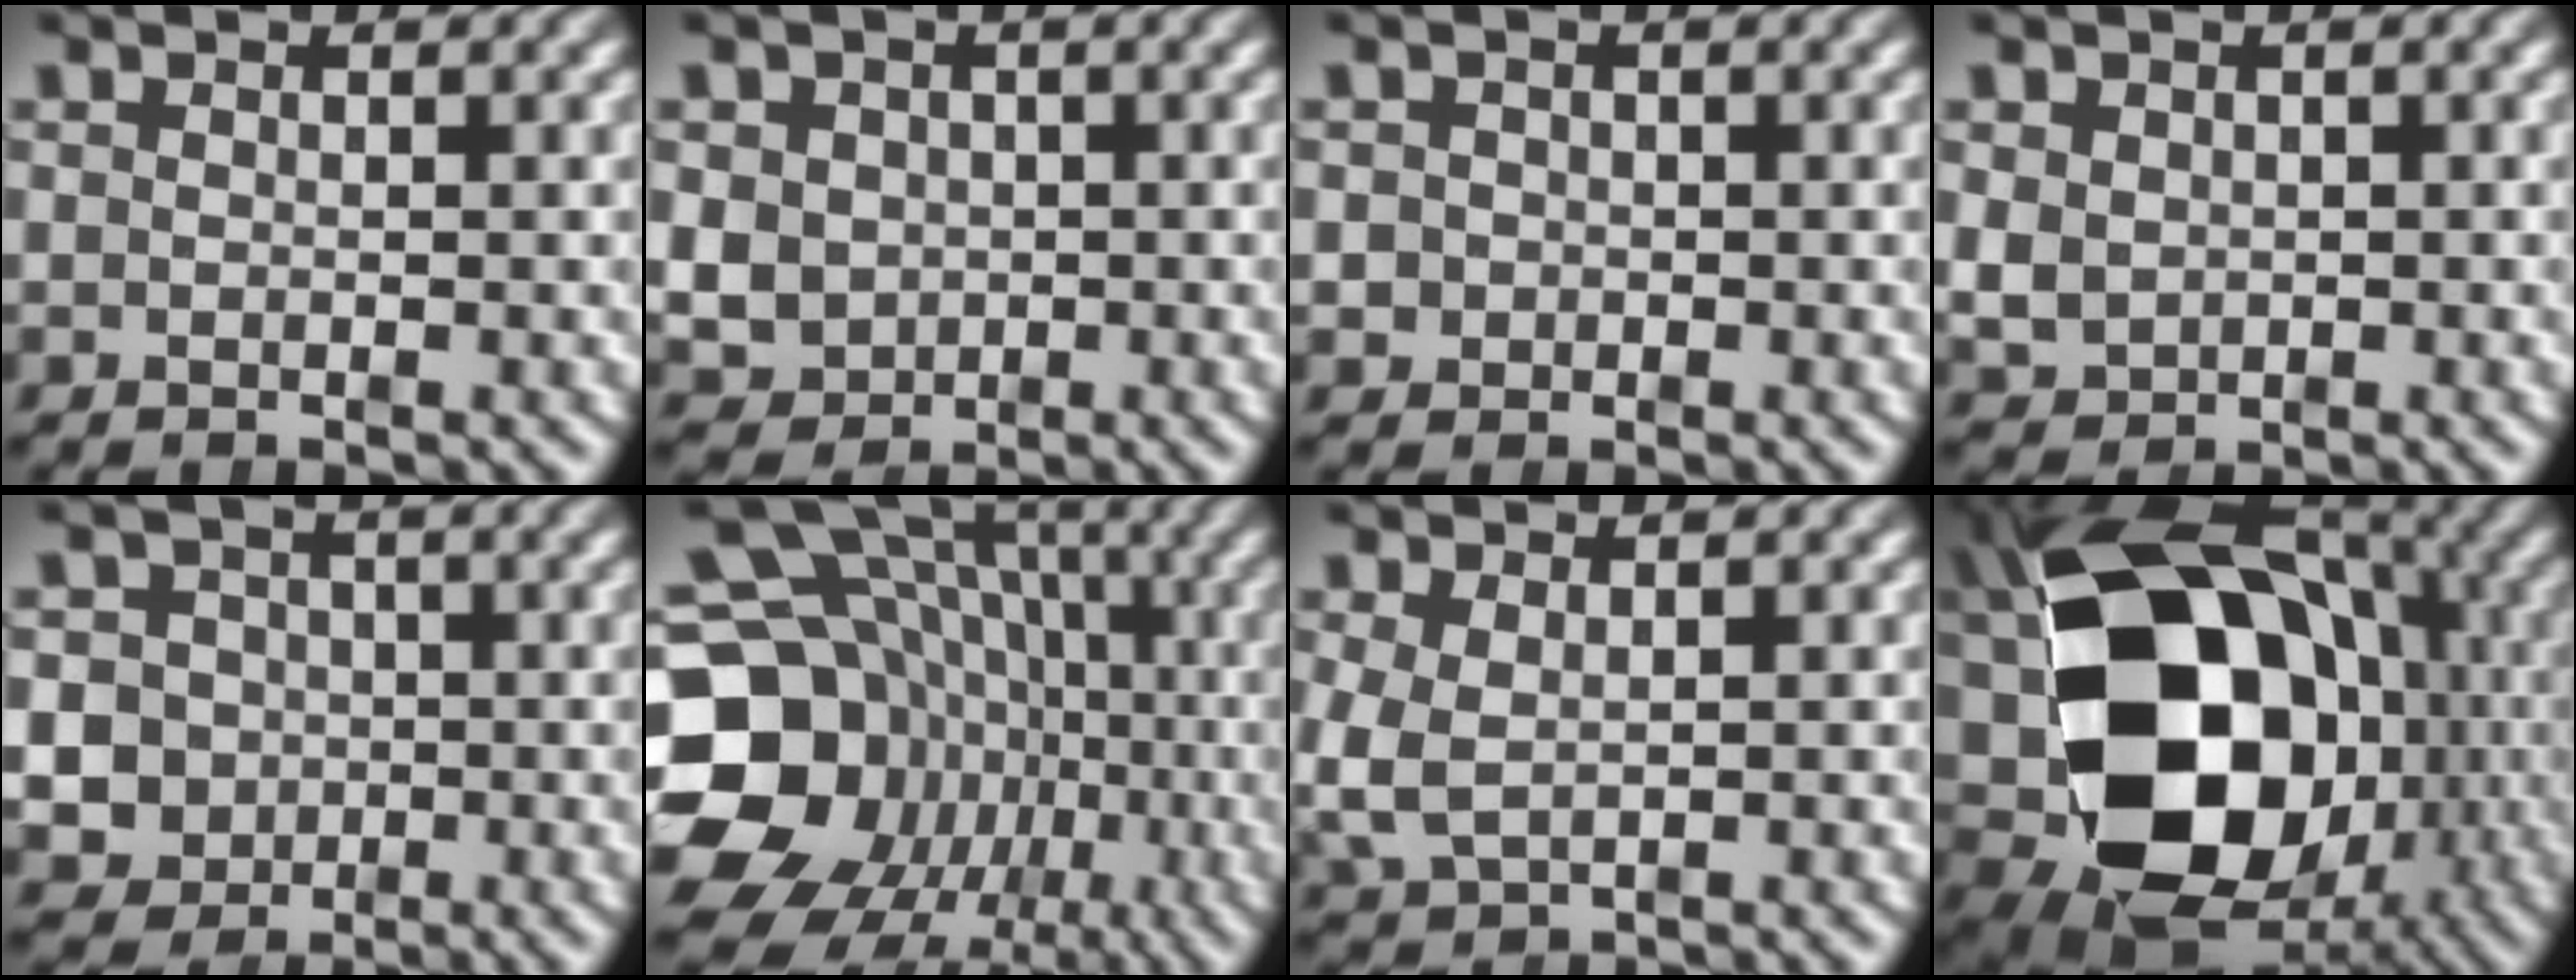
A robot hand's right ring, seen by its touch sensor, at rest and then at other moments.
{"total": 6.9, "force": [-1.0, 6.3, 2.6], "torque": [-0.064, -0.029, -0.009]}
{"total": 2.4, "force": [-0.5, 2.3, 0.3], "torque": [-0.014, -0.008, -0.008]}
{"total": 3.2, "force": [-0.2, 3.0, 1.3], "torque": [-0.036, -0.023, 0.012]}
{"total": 10.8, "force": [-2.0, 10.1, 3.2], "torque": [-0.087, -0.044, -0.031]}
{"total": 21.9, "force": [-2.3, 18.9, 10.7], "torque": [-0.209, -0.065, -0.034]}
{"total": 3.4, "force": [-0.2, 2.9, 1.8], "torque": [-0.068, -0.023, 0.015]}
{"total": 29.7, "force": [-3.3, 20.4, 21.3], "torque": [-0.395, -0.077, -0.022]}